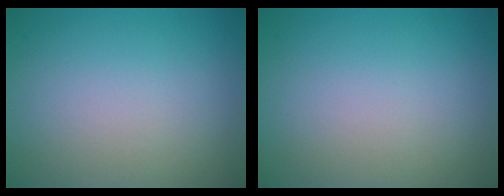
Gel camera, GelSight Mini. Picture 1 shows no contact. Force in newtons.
{"total": 0.0}